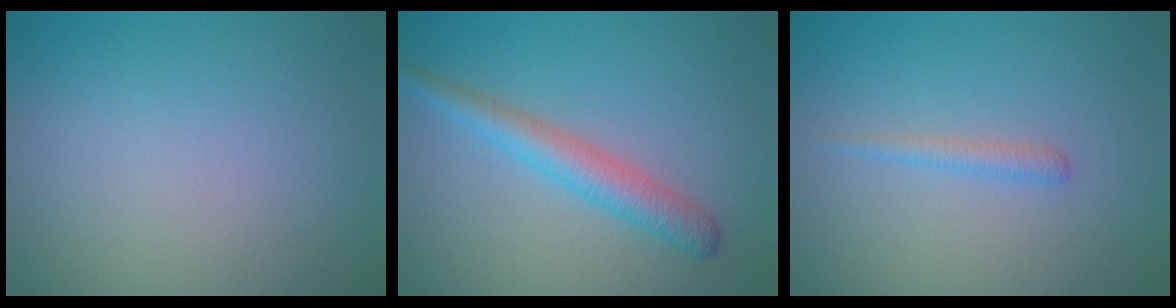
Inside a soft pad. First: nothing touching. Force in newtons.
{"total": 3.6, "press": 3.6, "slide": 0.2}
{"total": 1.2, "press": 1.2, "slide": 0.0}